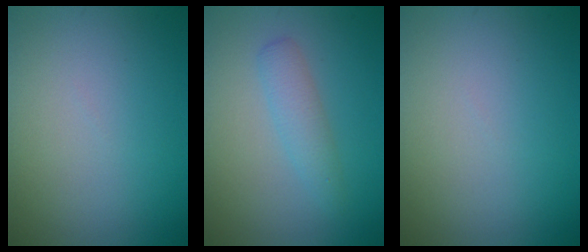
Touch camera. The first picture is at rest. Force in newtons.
{"total": 2.0, "press": 2.0, "slide": 0.1}
{"total": 0.0}